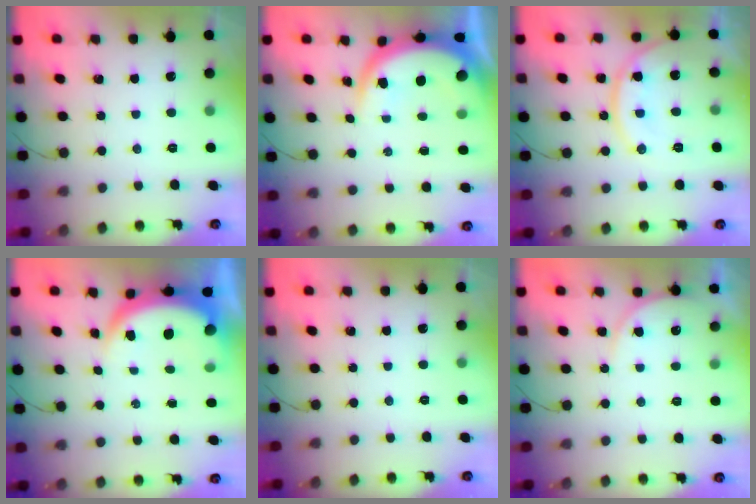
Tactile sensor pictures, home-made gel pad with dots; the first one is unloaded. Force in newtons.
{"total": 9.1, "press": 9.1, "slide": 0.7}
{"total": 14.6, "press": 14.6, "slide": 1.0}
{"total": 7.7, "press": 7.6, "slide": 1.0}
{"total": 0.0}
{"total": 6.3, "press": 6.3, "slide": 0.4}